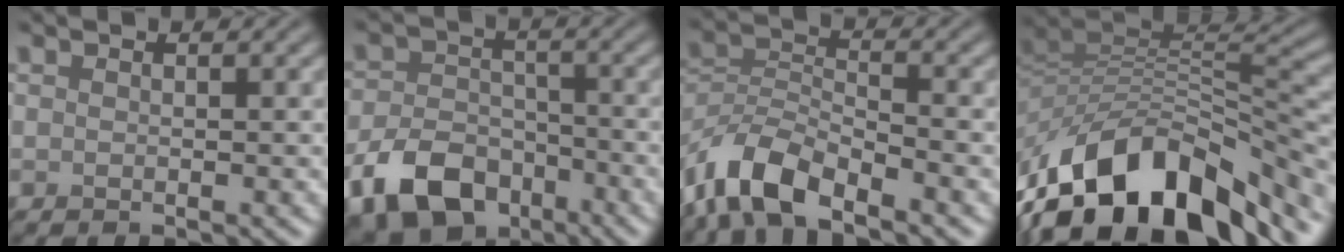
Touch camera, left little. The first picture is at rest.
{"total": 7.8, "force": [-4.3, 4.9, 4.2], "torque": [-0.084, -0.010, -0.077]}
{"total": 7.4, "force": [-5.3, 2.8, 4.3], "torque": [-0.078, -0.001, -0.114]}
{"total": 13.9, "force": [-8.0, 6.9, 9.0], "torque": [-0.159, 0.019, -0.144]}